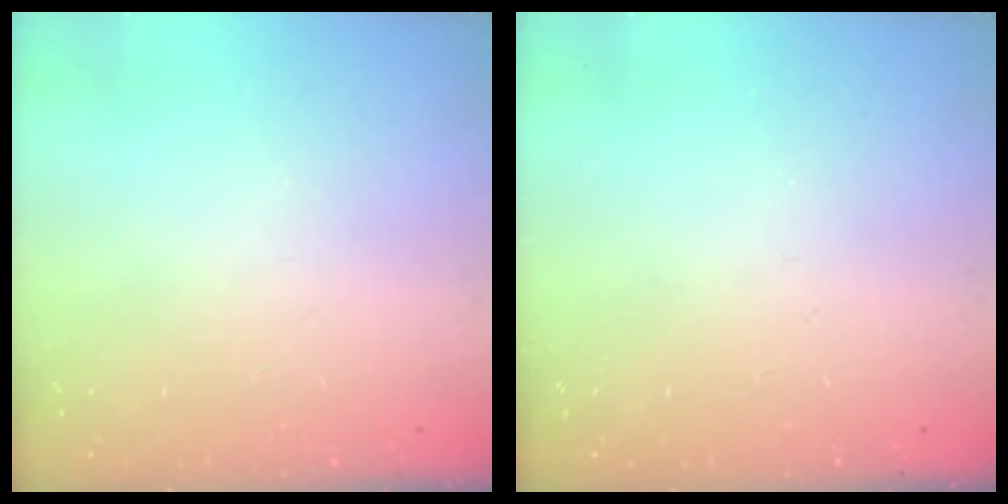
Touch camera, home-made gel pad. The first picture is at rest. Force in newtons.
{"total": 0.0}